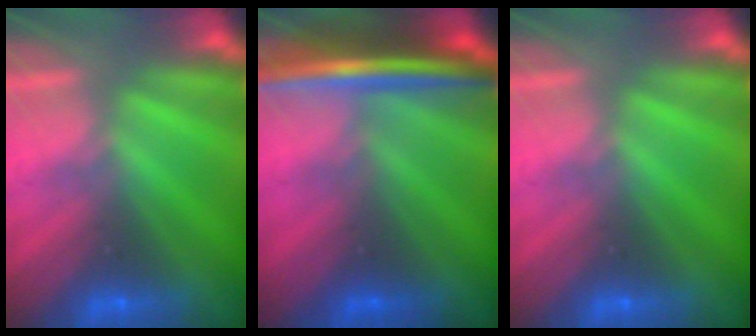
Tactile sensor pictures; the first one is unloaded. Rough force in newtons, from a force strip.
{"total": 7.4}
{"total": 0.0}